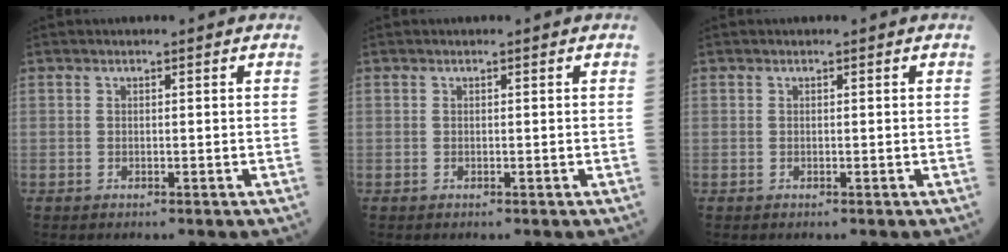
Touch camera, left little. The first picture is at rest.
{"total": 0.0}
{"total": 0.0}